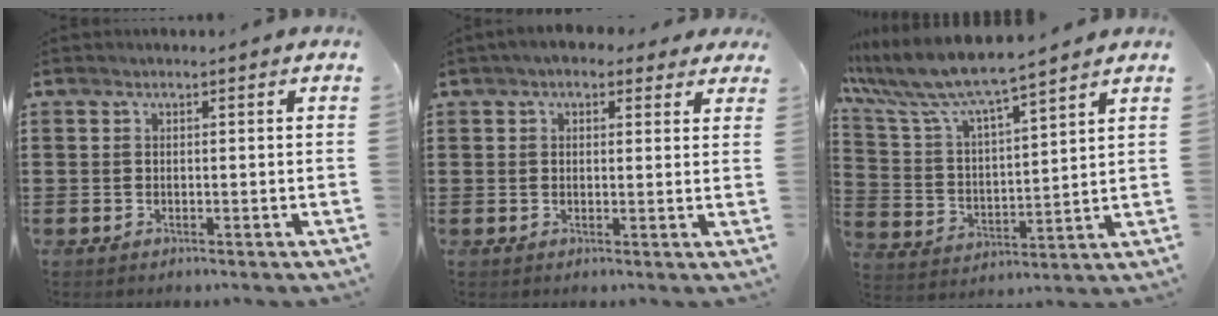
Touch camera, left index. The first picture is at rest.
{"total": 3.1, "force": [2.2, 1.6, 1.6], "torque": [-0.032, 0.001, 0.037]}
{"total": 7.7, "force": [6.9, 0.4, 3.4], "torque": [-0.098, -0.039, 0.115]}